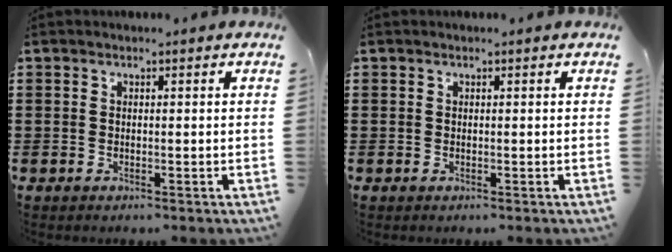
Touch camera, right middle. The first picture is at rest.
{"total": 0.0}